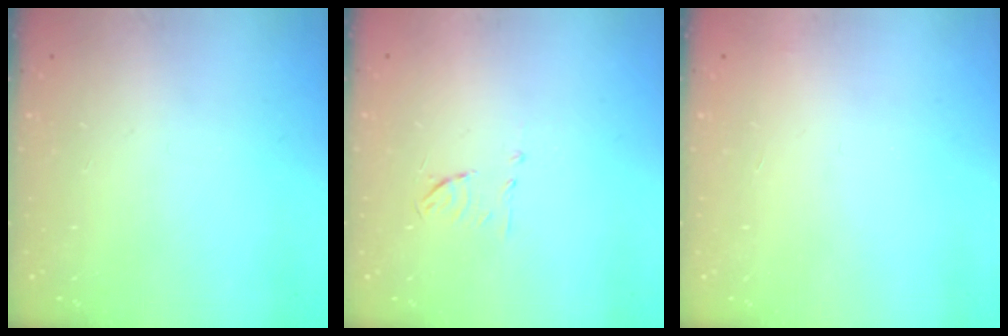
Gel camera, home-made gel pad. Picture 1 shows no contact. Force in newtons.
{"total": 5.3, "press": 5.2, "slide": 0.8}
{"total": 3.6, "press": 3.6, "slide": 0.1}